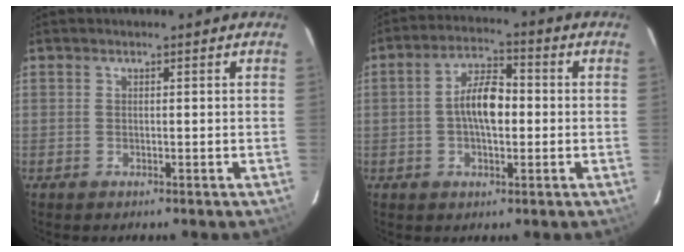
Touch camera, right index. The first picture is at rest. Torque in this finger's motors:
{"motor_torque": [0.62, 0.18, 0.40, 0.14]}